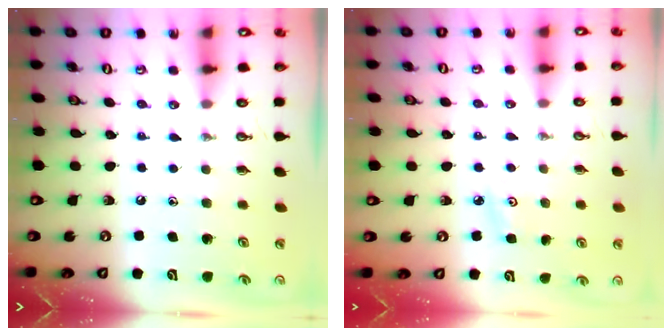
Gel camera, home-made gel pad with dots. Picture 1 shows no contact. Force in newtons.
{"total": 3.3, "press": 3.2, "slide": 0.3}